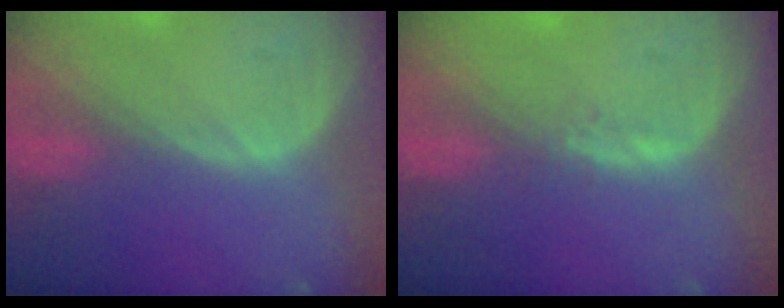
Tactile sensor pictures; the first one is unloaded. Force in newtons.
{"total": 1.1, "press": 1.0, "slide": 0.5}